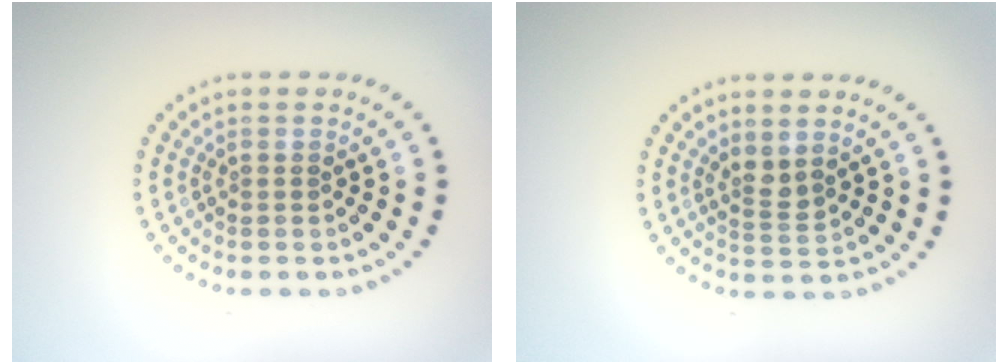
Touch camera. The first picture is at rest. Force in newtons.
{"total": 1.7, "press": 1.3, "slide": 1.1}